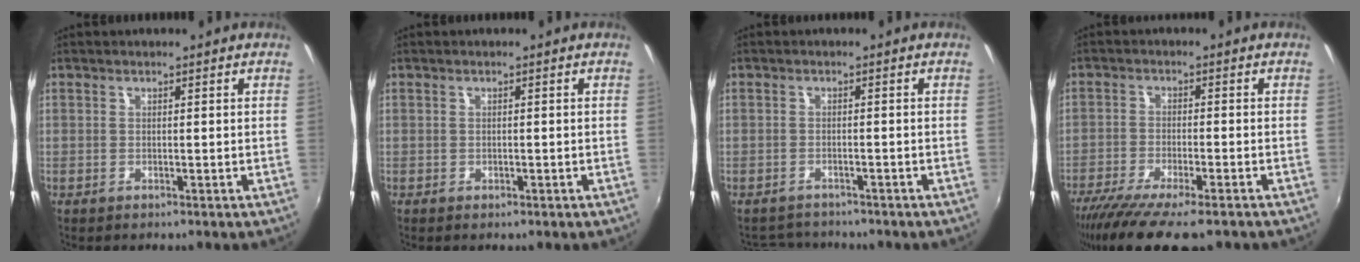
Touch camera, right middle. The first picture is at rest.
{"total": 0.7, "force": [-0.4, 0.5, 0.2], "torque": [-0.003, -0.005, -0.008]}
{"total": 5.1, "force": [-4.8, 1.6, 0.8], "torque": [-0.026, 0.001, -0.074]}
{"total": 13.9, "force": [-10.8, 2.7, 8.4], "torque": [-0.173, -0.052, -0.178]}